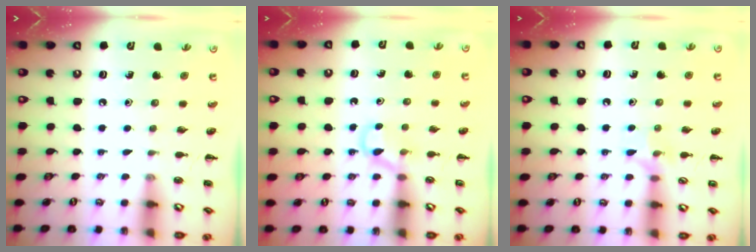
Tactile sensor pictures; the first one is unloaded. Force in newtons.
{"total": 3.8, "press": 3.6, "slide": 1.3}
{"total": 6.4, "press": 6.4, "slide": 0.9}